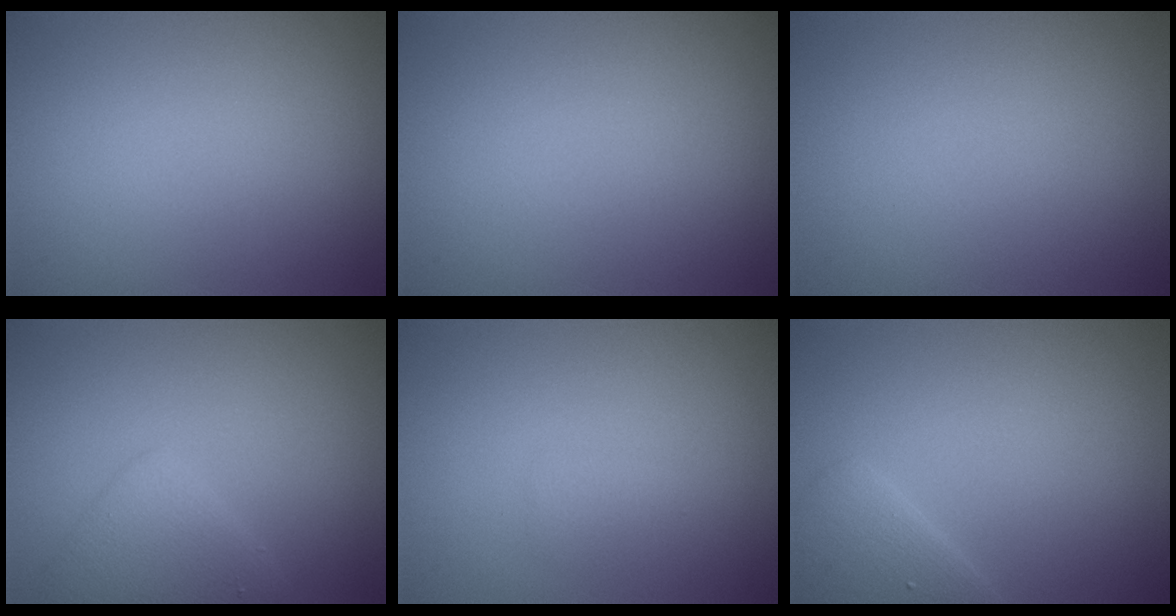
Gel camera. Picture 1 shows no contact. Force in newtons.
{"total": 0.0}
{"total": 0.0}
{"total": 2.8, "press": 2.8, "slide": 0.2}
{"total": 0.7, "press": 0.7, "slide": 0.1}
{"total": 2.9, "press": 2.9, "slide": 0.1}